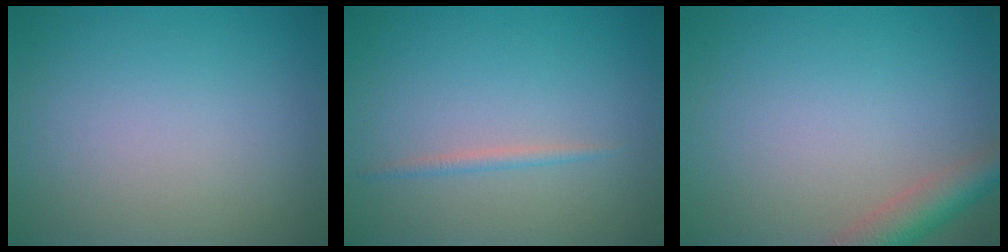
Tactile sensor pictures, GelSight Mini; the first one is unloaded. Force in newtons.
{"total": 0.9, "press": 0.9, "slide": 0.0}
{"total": 3.7, "press": 3.7, "slide": 0.2}